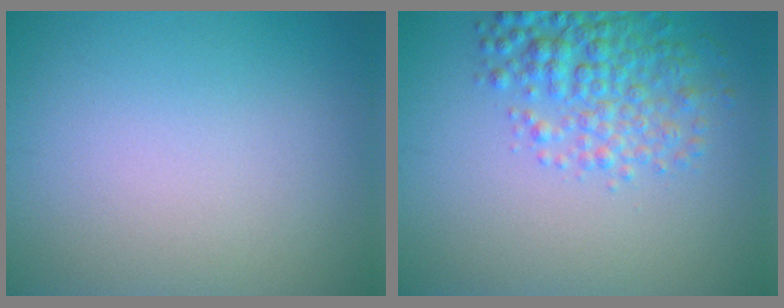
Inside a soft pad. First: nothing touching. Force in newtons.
{"total": 4.5, "press": 4.5, "slide": 0.1}